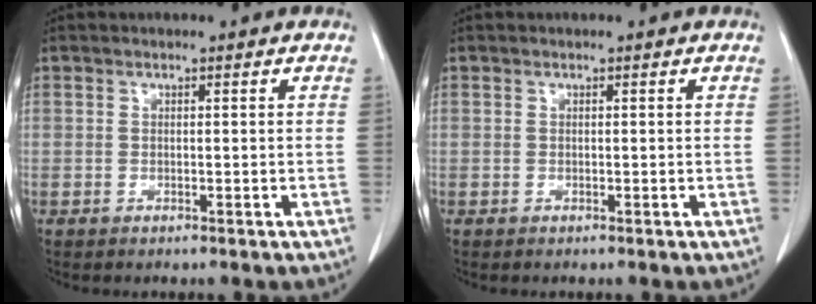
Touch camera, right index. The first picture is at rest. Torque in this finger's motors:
{"motor_torque": [0.00, 0.00, 0.00, 0.00]}